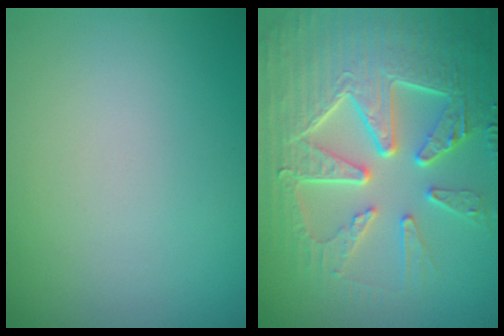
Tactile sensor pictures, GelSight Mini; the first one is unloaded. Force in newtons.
{"total": 9.2, "press": 6.6, "slide": 6.4}